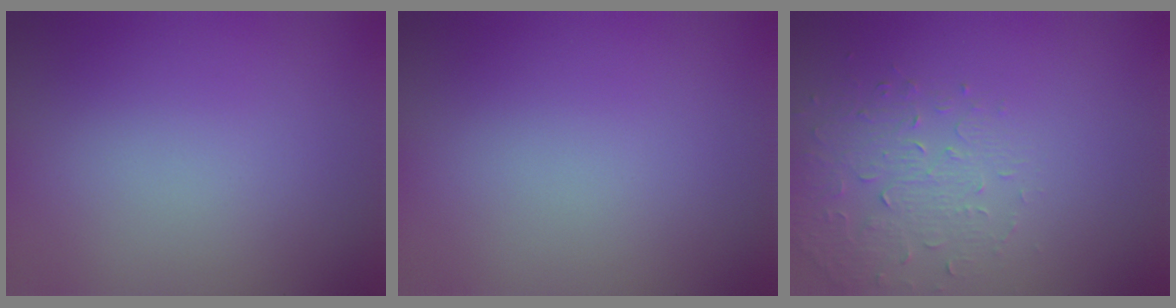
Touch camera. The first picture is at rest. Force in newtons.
{"total": 0.0}
{"total": 1.9, "press": 1.5, "slide": 1.1}